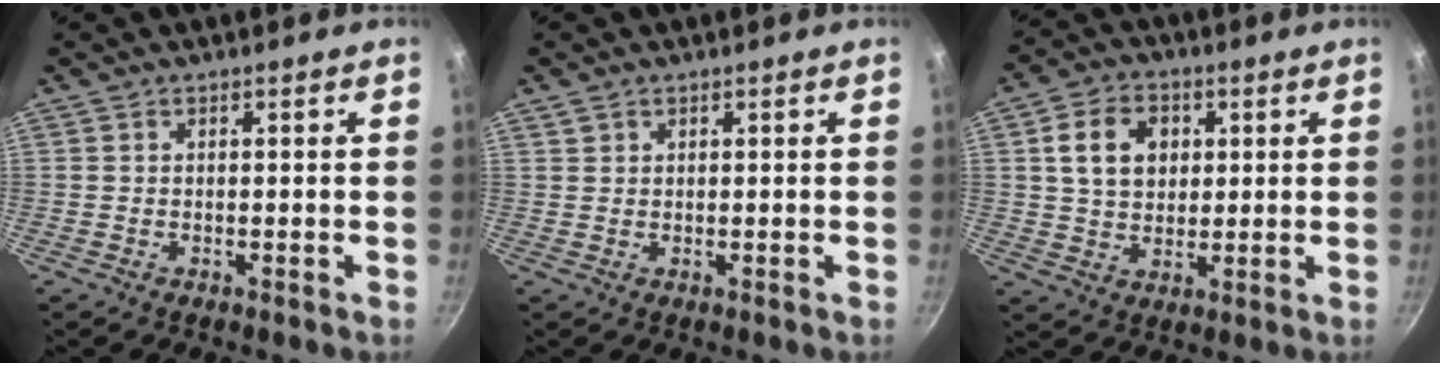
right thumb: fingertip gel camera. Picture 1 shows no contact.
{"total": 1.3, "force": [0.8, 0.9, 0.4], "torque": [-0.003, 0.002, 0.013]}
{"total": 9.7, "force": [2.3, 7.4, 5.8], "torque": [-0.079, 0.004, 0.037]}